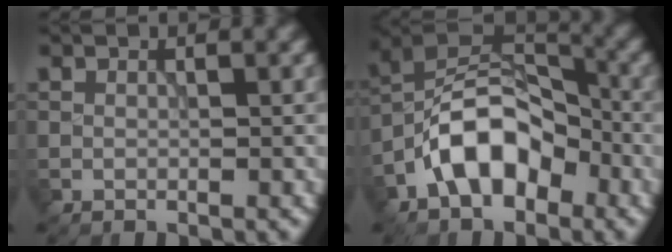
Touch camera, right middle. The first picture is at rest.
{"total": 8.2, "force": [-3.6, 4.7, 5.6], "torque": [-0.090, 0.020, -0.077]}